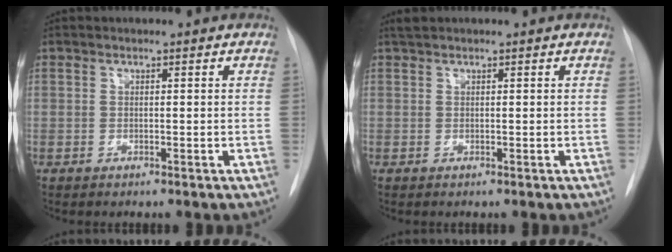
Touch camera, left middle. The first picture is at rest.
{"total": 0.9, "force": [0.8, 0.1, 0.3], "torque": [-0.013, 0.012, 0.019]}